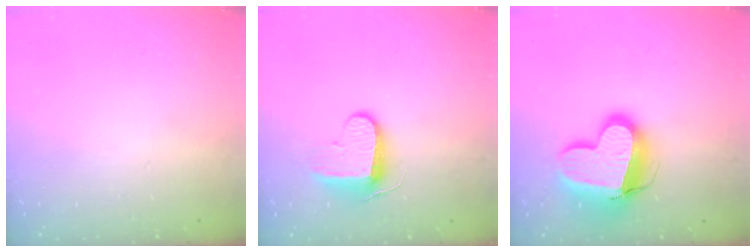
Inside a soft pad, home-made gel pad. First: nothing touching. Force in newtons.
{"total": 8.9, "press": 8.8, "slide": 1.1}
{"total": 16.2, "press": 16.0, "slide": 2.1}